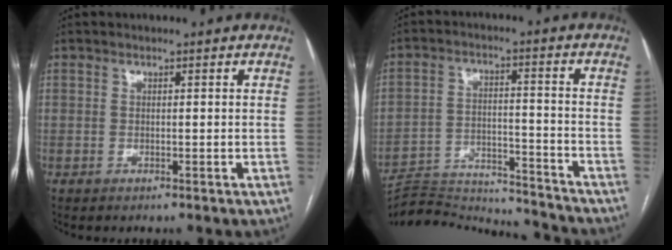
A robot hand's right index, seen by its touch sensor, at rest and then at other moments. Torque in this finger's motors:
{"motor_torque": [-2.02, -0.12, -0.71, -0.21]}